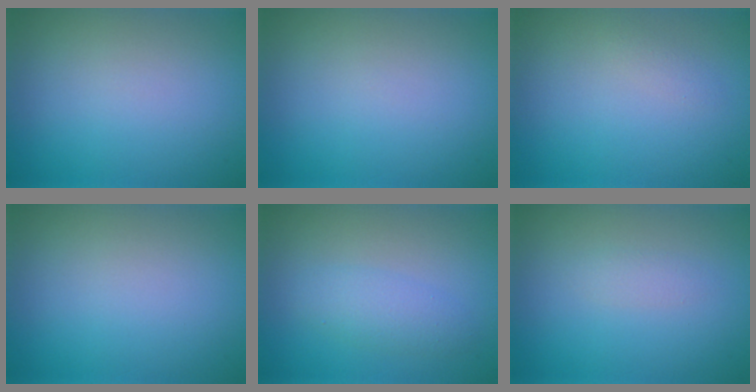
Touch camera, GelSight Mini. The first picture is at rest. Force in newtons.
{"total": 0.0}
{"total": 0.7, "press": 0.7, "slide": 0.1}
{"total": 0.0}
{"total": 2.3, "press": 2.3, "slide": 0.1}
{"total": 0.9, "press": 0.9, "slide": 0.0}